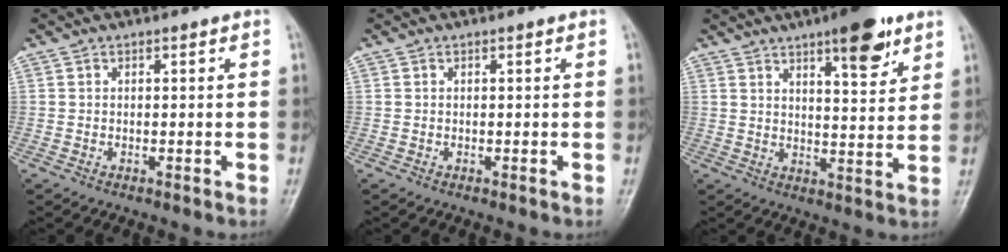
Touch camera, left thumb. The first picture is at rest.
{"total": 0.0}
{"total": 11.1, "force": [6.8, 3.2, 8.1], "torque": [-0.095, -0.036, 0.096]}